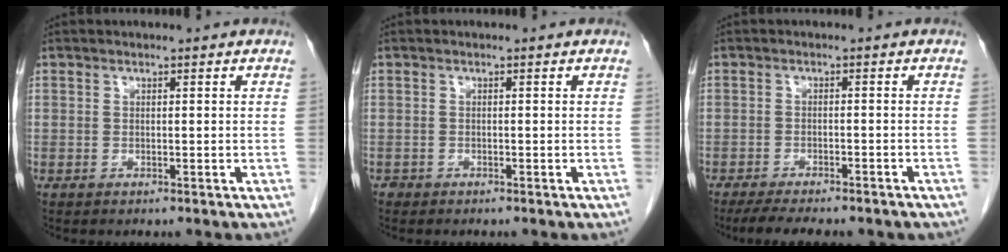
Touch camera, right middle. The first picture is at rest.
{"total": 0.6, "force": [-0.5, 0.3, 0.0], "torque": [-0.008, 0.001, -0.013]}
{"total": 10.6, "force": [-8.8, 2.7, 5.2], "torque": [-0.070, -0.003, -0.114]}